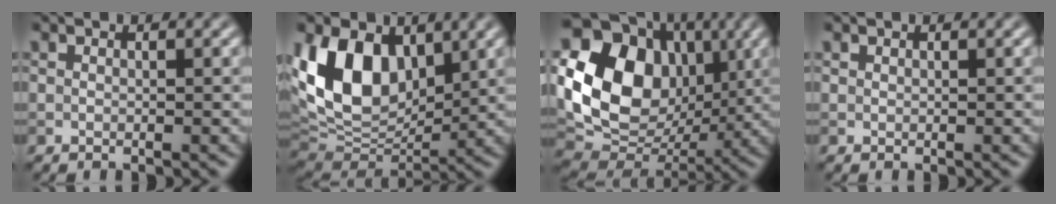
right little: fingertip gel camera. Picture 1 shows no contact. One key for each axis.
{"total": 11.6, "fx": 3.2, "fy": 7.6, "fz": 8.1, "tx": -0.176, "ty": 0.001, "tz": 0.052}
{"total": 13.9, "fx": 2.2, "fy": 10.8, "fz": 8.5, "tx": -0.166, "ty": -0.001, "tz": 0.035}
{"total": 0.0}